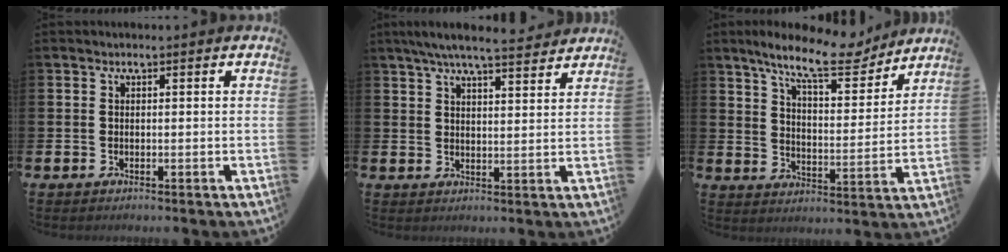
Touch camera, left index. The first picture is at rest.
{"total": 6.2, "force": [5.8, 0.6, 2.2], "torque": [-0.050, -0.026, 0.101]}
{"total": 11.3, "force": [9.6, 2.6, 5.4], "torque": [-0.118, -0.047, 0.165]}